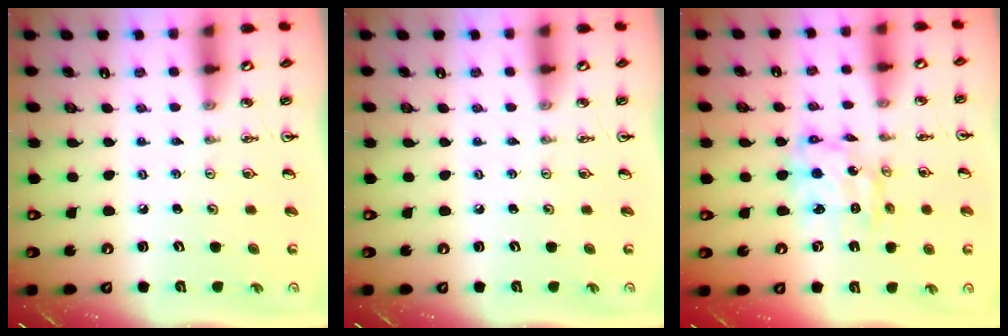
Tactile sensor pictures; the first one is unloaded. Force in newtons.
{"total": 0.0}
{"total": 8.1, "press": 8.1, "slide": 0.8}